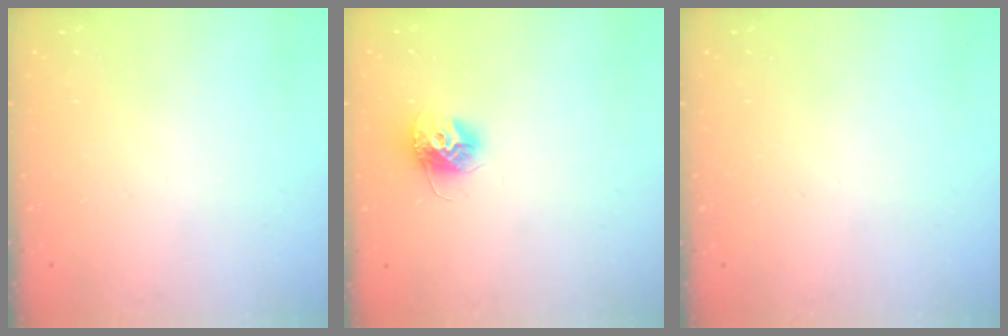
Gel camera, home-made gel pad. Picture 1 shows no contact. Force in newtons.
{"total": 10.4, "press": 10.4, "slide": 0.5}
{"total": 0.0}